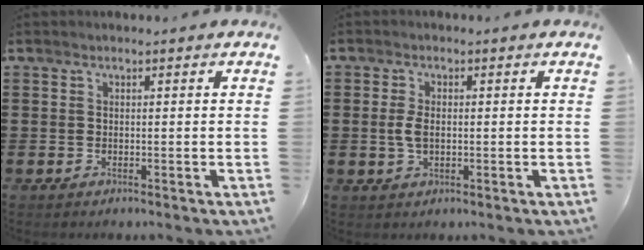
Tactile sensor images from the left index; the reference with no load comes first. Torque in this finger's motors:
{"motor_torque": [0.63, 0.56, 0.22, 0.11]}